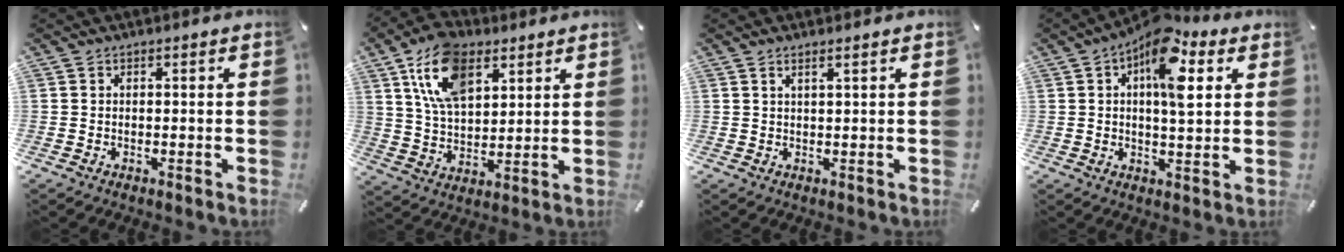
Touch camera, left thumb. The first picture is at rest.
{"total": 14.9, "force": [7.5, 8.4, 9.8], "torque": [-0.208, -0.013, 0.136]}
{"total": 1.7, "force": [1.2, -0.1, 1.2], "torque": [-0.024, -0.003, 0.020]}
{"total": 13.2, "force": [5.6, 5.6, 10.6], "torque": [-0.160, -0.024, 0.092]}